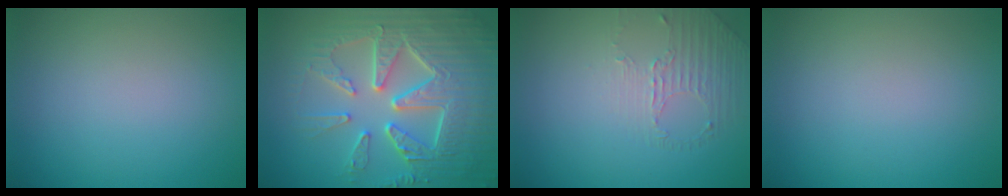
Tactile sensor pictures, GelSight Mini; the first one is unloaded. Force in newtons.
{"total": 8.9, "press": 6.5, "slide": 6.1}
{"total": 1.4, "press": 0.8, "slide": 1.1}
{"total": 0.0}